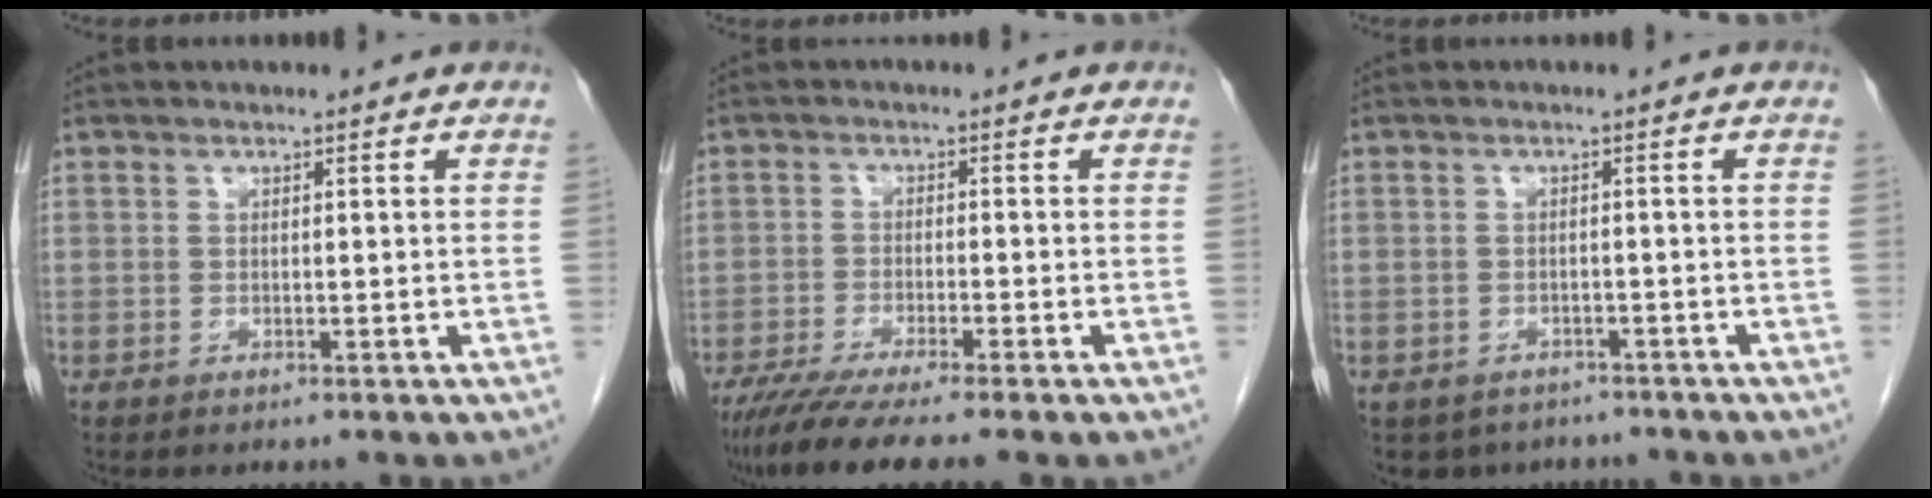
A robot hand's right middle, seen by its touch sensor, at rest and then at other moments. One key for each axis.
{"total": 8.7, "fx": -6.9, "fy": -0.2, "fz": 5.3, "tx": -0.080, "ty": -0.023, "tz": -0.112}
{"total": 6.2, "fx": -5.1, "fy": 3.5, "fz": 0.7, "tx": -0.001, "ty": 0.006, "tz": -0.062}